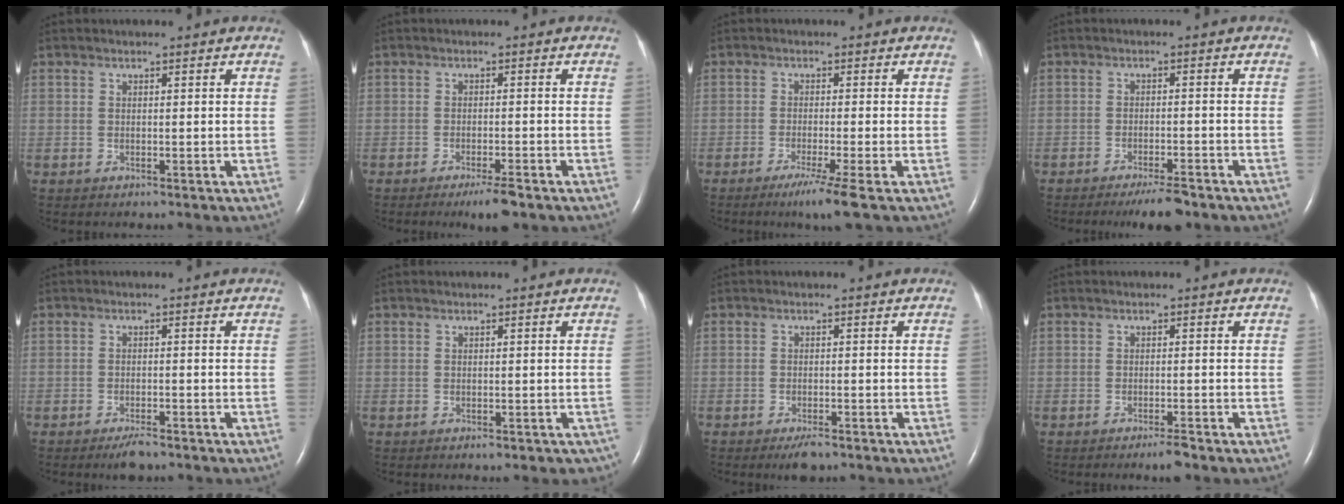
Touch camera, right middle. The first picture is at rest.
{"total": 3.8, "force": [-2.6, 0.3, 2.7], "torque": [-0.046, -0.007, -0.041]}
{"total": 5.0, "force": [-3.0, -1.2, 3.7], "torque": [-0.068, -0.019, -0.055]}
{"total": 4.7, "force": [-3.7, 0.7, 2.7], "torque": [-0.043, -0.006, -0.058]}
{"total": 2.9, "force": [-2.2, 0.7, 1.7], "torque": [-0.037, -0.005, -0.034]}
{"total": 2.8, "force": [-2.1, 1.3, 1.4], "torque": [-0.006, -0.002, -0.018]}
{"total": 2.8, "force": [-2.0, 0.8, 1.7], "torque": [-0.037, -0.005, -0.028]}
{"total": 2.2, "force": [-1.7, 0.0, 1.4], "torque": [-0.027, -0.004, -0.027]}